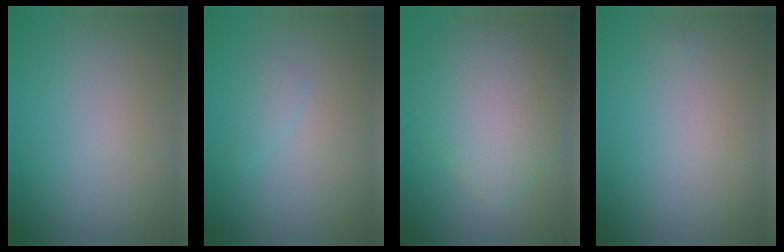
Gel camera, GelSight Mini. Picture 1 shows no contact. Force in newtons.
{"total": 1.1, "press": 1.1, "slide": 0.1}
{"total": 7.5, "press": 7.5, "slide": 0.6}
{"total": 0.0}